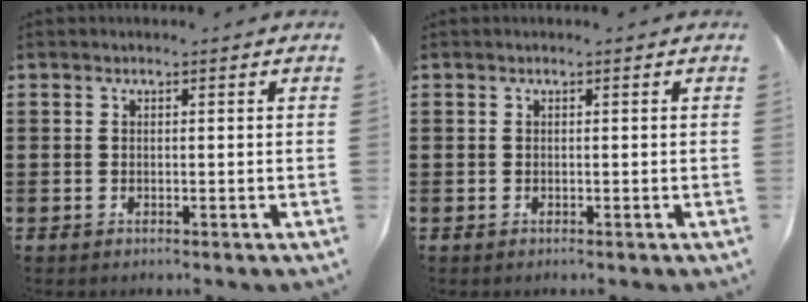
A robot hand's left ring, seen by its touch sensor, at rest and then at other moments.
{"total": 0.0}